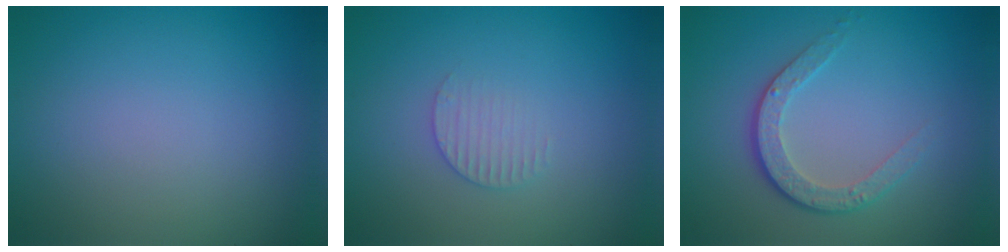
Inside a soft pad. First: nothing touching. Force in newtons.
{"total": 1.5, "press": 1.5, "slide": 0.4}
{"total": 3.5, "press": 2.6, "slide": 2.4}